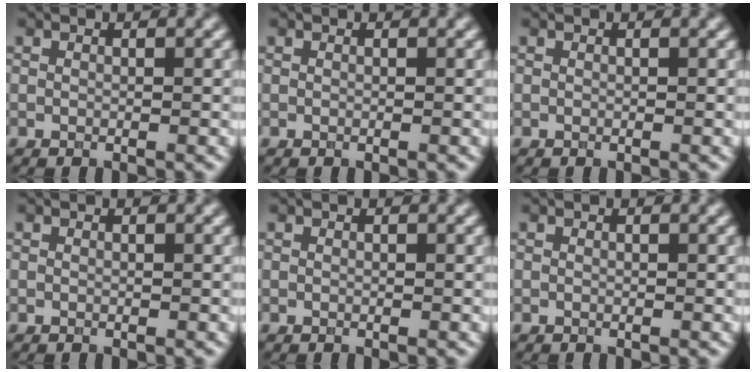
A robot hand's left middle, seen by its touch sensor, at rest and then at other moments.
{"total": 0.0}
{"total": 0.0}
{"total": 0.0}
{"total": 0.0}
{"total": 0.0}